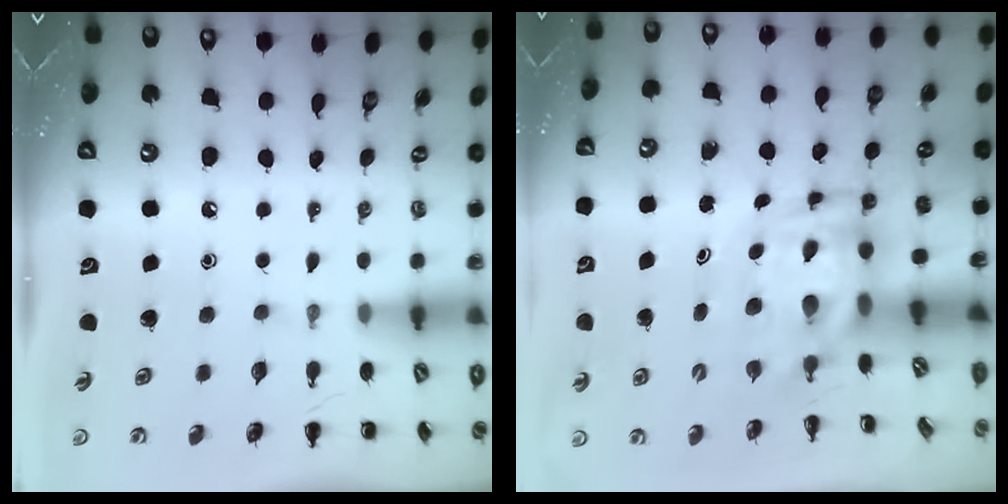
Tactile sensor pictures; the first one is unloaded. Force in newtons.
{"total": 4.5, "press": 4.4, "slide": 1.1}